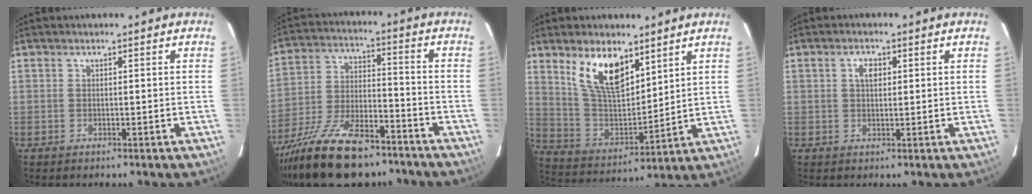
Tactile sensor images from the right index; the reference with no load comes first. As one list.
[{"total": 20.5, "force": [-15.2, 8.0, 11.3], "torque": [-0.228, -0.022, -0.250]}, {"total": 13.4, "force": [8.0, 5.9, 9.0], "torque": [-0.171, 0.000, 0.164]}, {"total": 2.5, "force": [0.7, 1.5, 1.9], "torque": [-0.032, 0.008, 0.013]}]